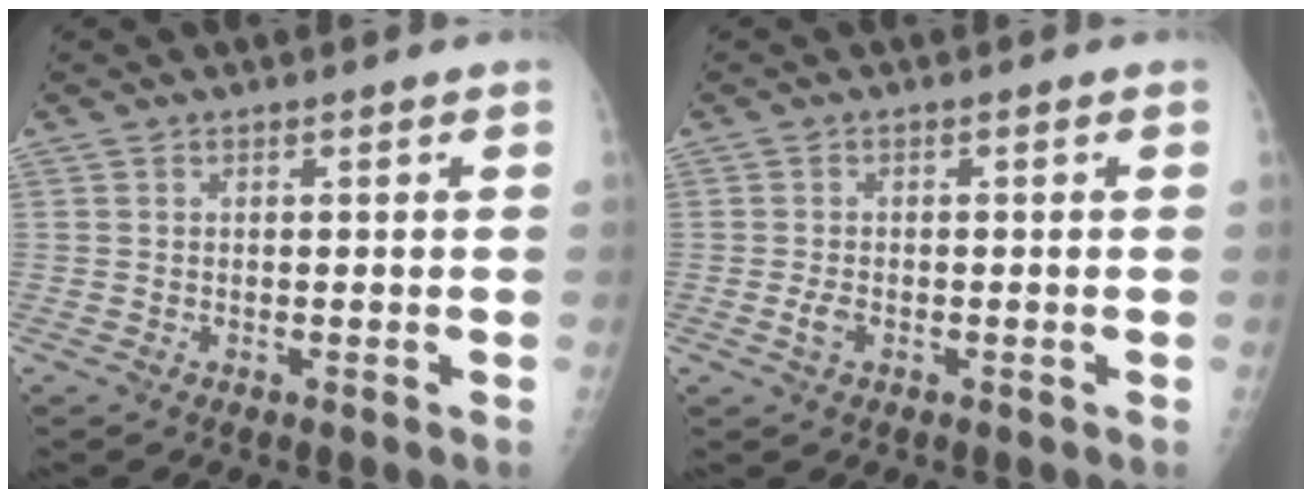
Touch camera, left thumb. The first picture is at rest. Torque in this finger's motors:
{"motor_torque": [-0.30, 0.25, 0.27, 0.18, 0.00]}